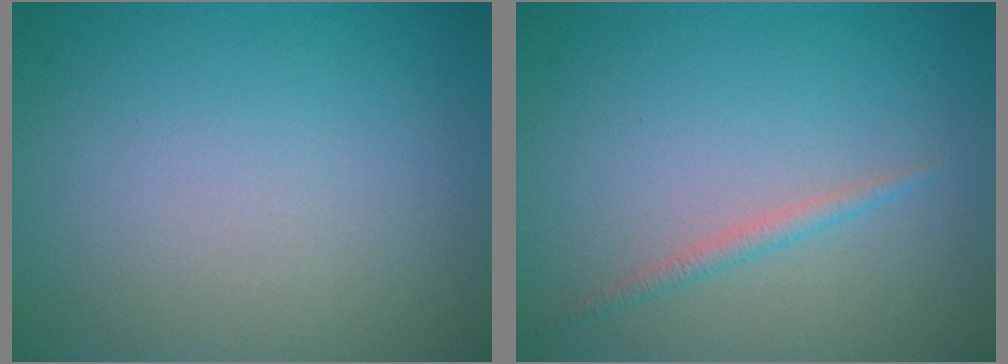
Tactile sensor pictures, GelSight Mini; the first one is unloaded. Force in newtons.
{"total": 1.2, "press": 1.2, "slide": 0.1}